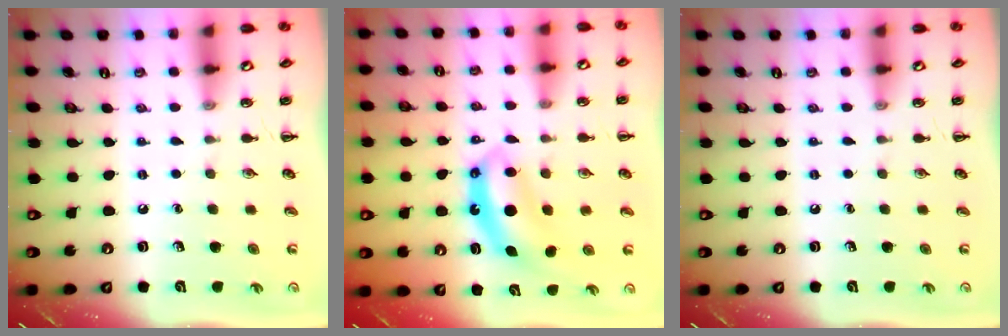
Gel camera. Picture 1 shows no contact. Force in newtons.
{"total": 7.2, "press": 7.2, "slide": 0.7}
{"total": 0.0}